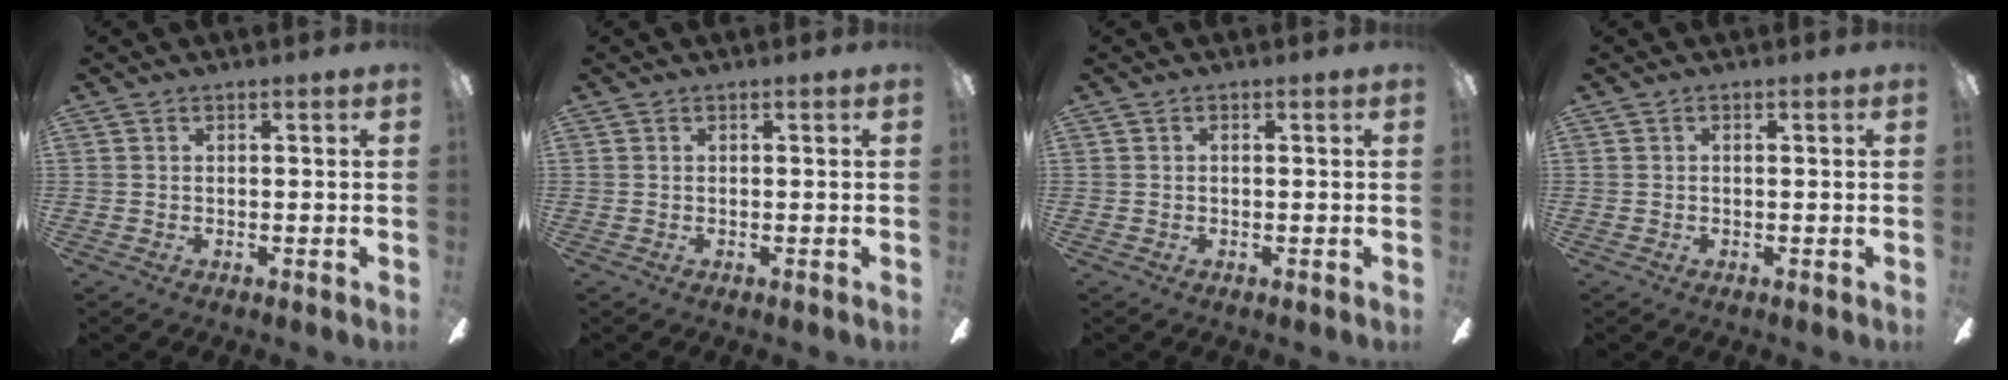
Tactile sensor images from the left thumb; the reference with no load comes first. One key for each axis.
{"total": 0.0}
{"total": 0.0}
{"total": 0.0}